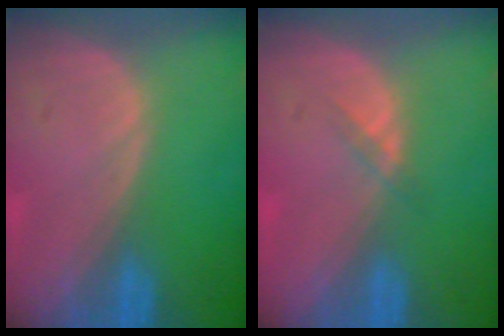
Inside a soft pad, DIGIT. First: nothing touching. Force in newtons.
{"total": 1.4, "press": 1.1, "slide": 0.8}